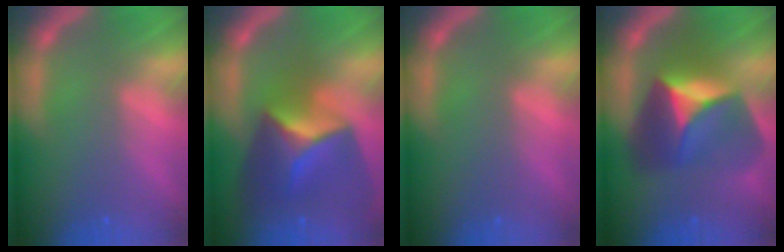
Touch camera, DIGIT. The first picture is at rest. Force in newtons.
{"total": 9.4}
{"total": 0.0}
{"total": 9.0}